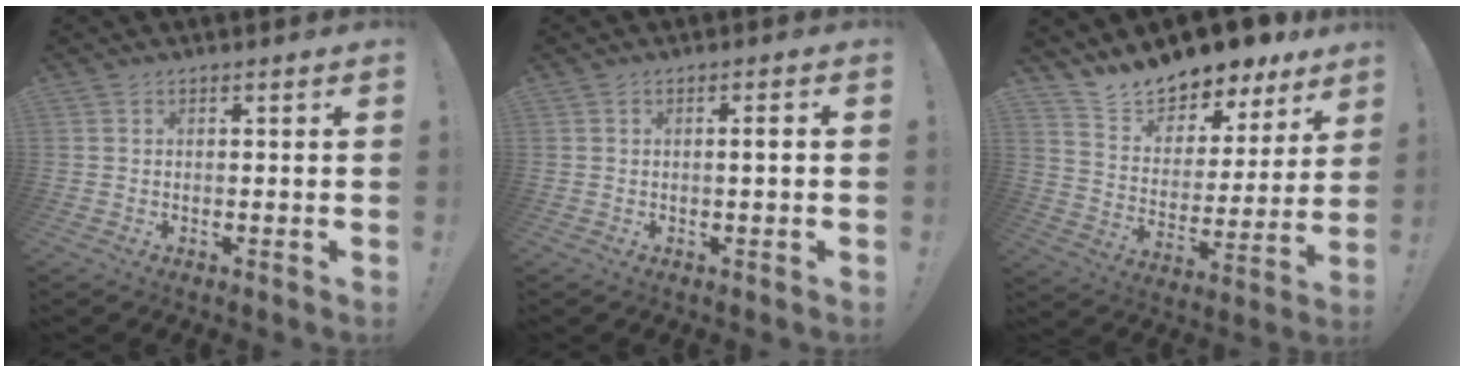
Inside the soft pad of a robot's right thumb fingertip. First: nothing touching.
{"total": 2.0, "force": [-0.4, -0.1, 2.0], "torque": [-0.036, 0.004, -0.010]}
{"total": 12.2, "force": [11.7, 3.1, 1.6], "torque": [-0.048, -0.111, 0.207]}